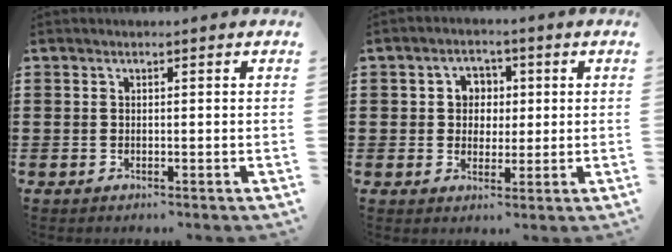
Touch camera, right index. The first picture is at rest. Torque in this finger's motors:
{"motor_torque": [0.14, -0.01, 0.07, 0.01]}